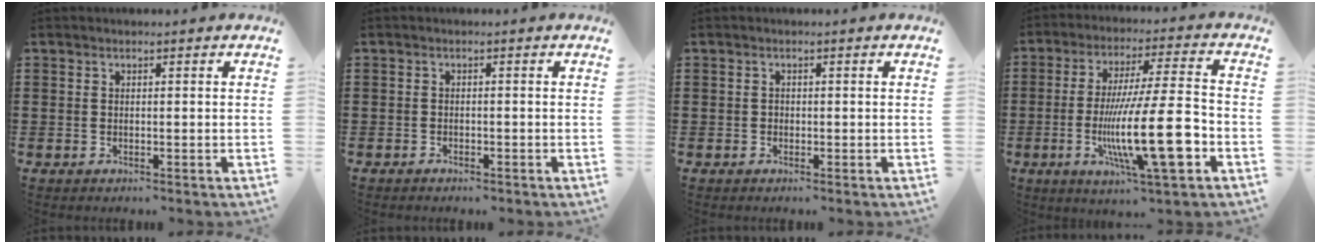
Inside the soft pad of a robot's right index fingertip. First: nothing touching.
{"total": 0.9, "force": [-0.9, 0.2, 0.1], "torque": [-0.005, 0.000, -0.019]}
{"total": 0.5, "force": [-0.2, 0.5, 0.2], "torque": [-0.005, 0.002, -0.005]}
{"total": 17.6, "force": [-5.2, 2.8, 16.6], "torque": [-0.300, -0.013, -0.091]}